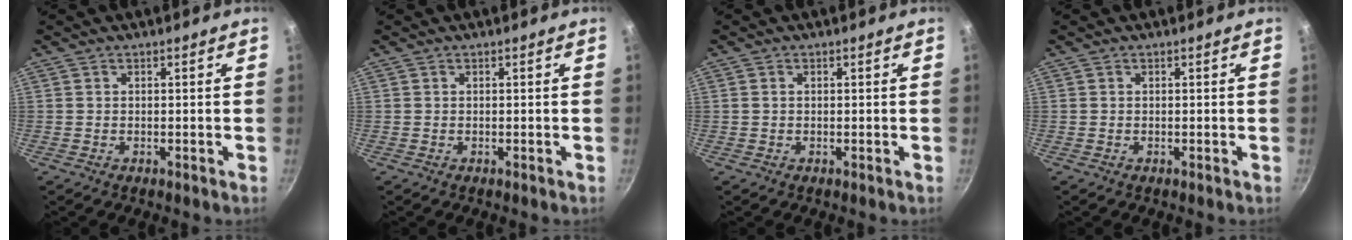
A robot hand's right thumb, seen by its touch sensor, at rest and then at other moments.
{"total": 0.0}
{"total": 0.7, "force": [0.1, 0.5, 0.4], "torque": [-0.007, 0.003, 0.001]}
{"total": 0.0}